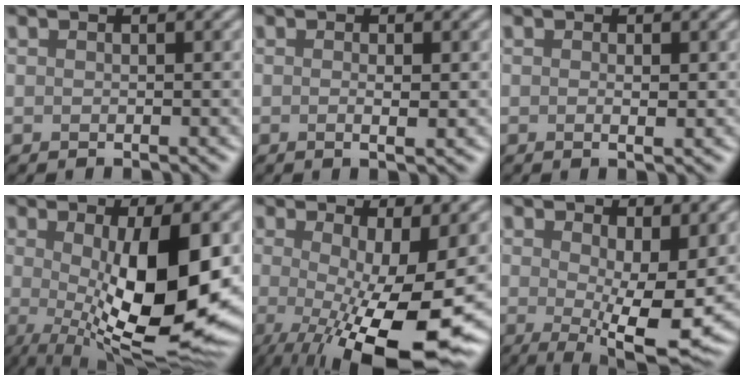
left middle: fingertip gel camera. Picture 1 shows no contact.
{"total": 1.3, "force": [-0.1, 0.3, 1.3], "torque": [-0.021, -0.001, 0.001]}
{"total": 0.9, "force": [0.0, 0.1, 0.9], "torque": [-0.016, 0.001, 0.002]}
{"total": 12.4, "force": [-0.5, 3.6, 11.8], "torque": [-0.179, -0.014, -0.001]}
{"total": 12.1, "force": [-2.2, 3.2, 11.5], "torque": [-0.160, -0.010, -0.023]}
{"total": 8.6, "force": [0.4, 2.4, 8.3], "torque": [-0.120, -0.015, 0.015]}